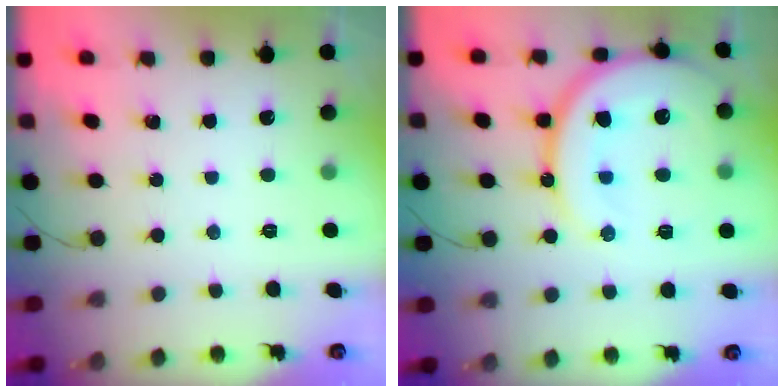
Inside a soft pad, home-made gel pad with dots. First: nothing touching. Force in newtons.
{"total": 17.4, "press": 17.3, "slide": 1.8}